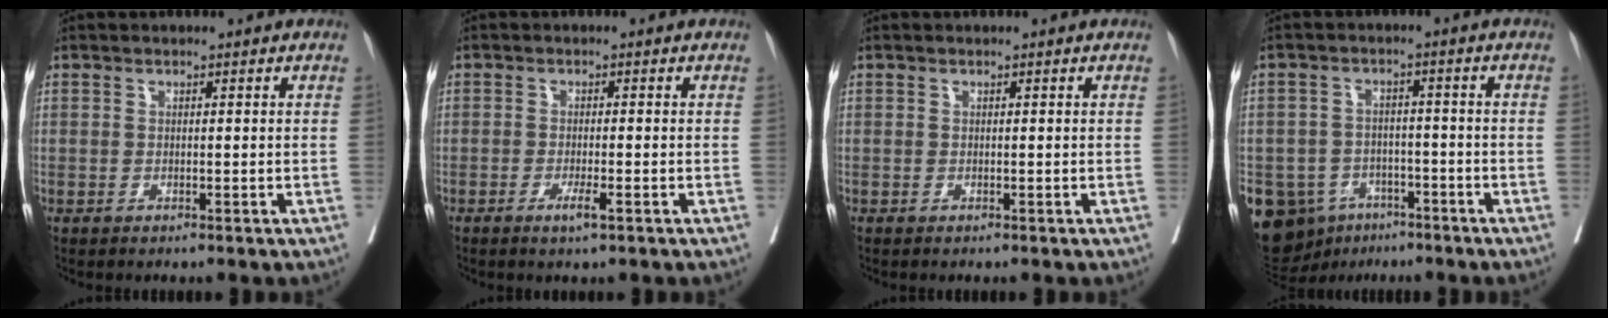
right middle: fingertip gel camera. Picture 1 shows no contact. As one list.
[{"total": 2.3, "force": [-1.2, 0.0, 2.0], "torque": [-0.032, -0.004, -0.021]}, {"total": 0.0}, {"total": 15.3, "force": [-8.0, 11.8, 5.4], "torque": [-0.140, 0.018, -0.107]}]